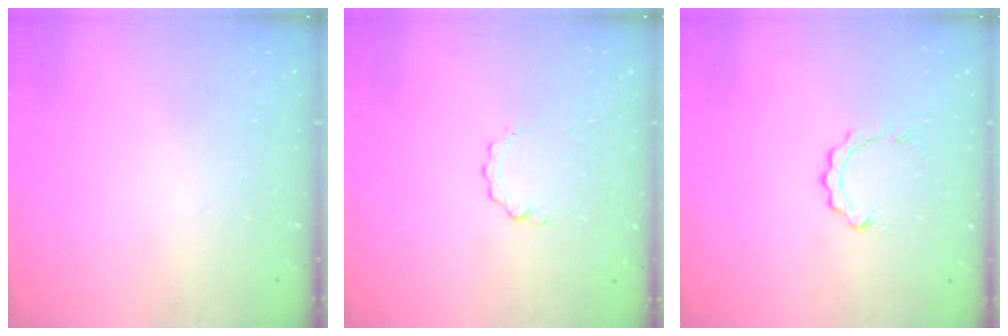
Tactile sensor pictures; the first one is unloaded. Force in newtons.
{"total": 3.5, "press": 3.5, "slide": 0.3}
{"total": 2.5, "press": 2.5, "slide": 0.3}